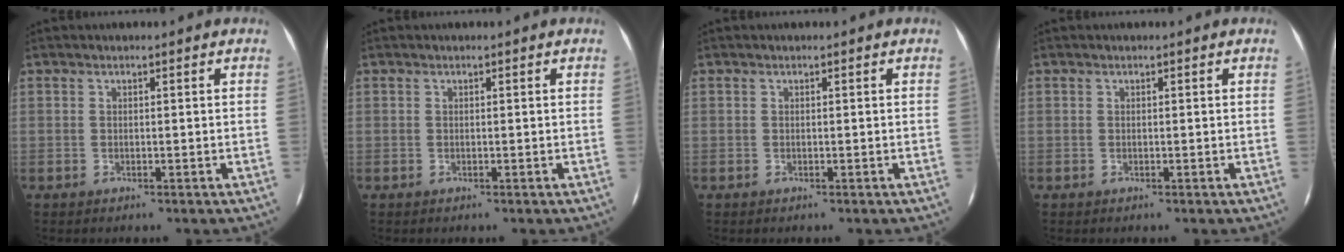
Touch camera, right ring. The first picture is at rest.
{"total": 0.0}
{"total": 0.0}
{"total": 0.0}